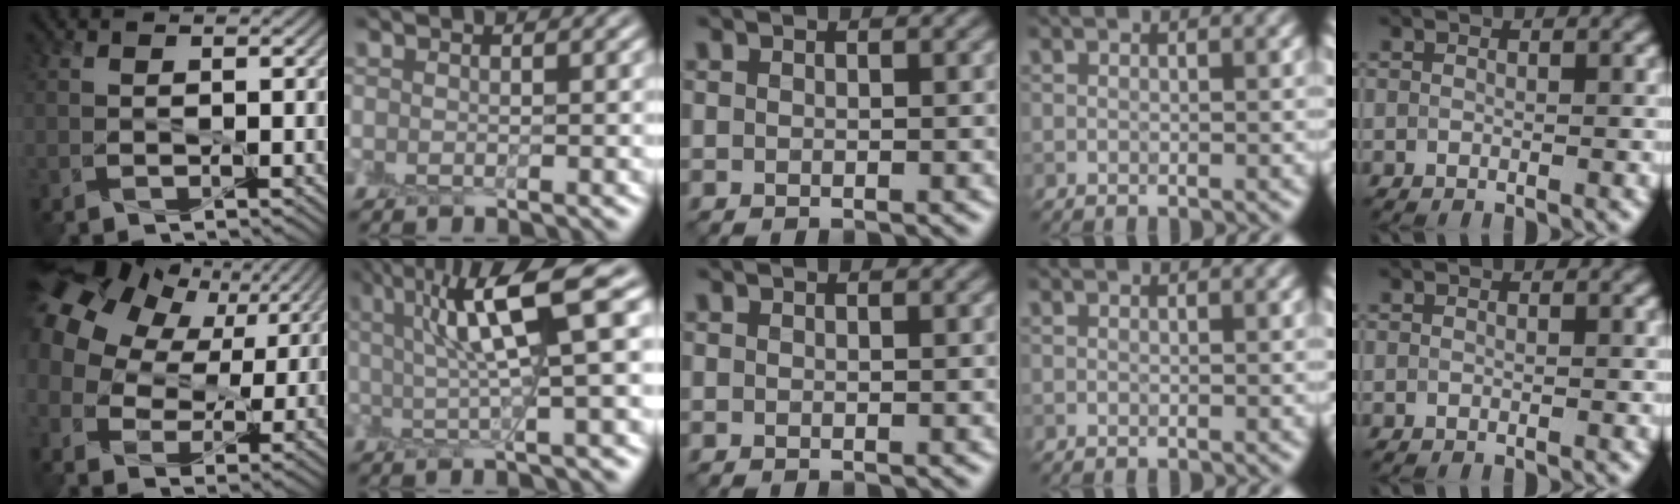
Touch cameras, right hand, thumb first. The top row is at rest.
{"thumb": {"total": 17.1, "force": [6.2, 12.0, 10.5], "torque": [-0.277, 0.026, 0.126]}, "index": {"total": 8.0, "force": [2.8, 1.3, 7.4], "torque": [-0.115, 0.010, 0.049]}}